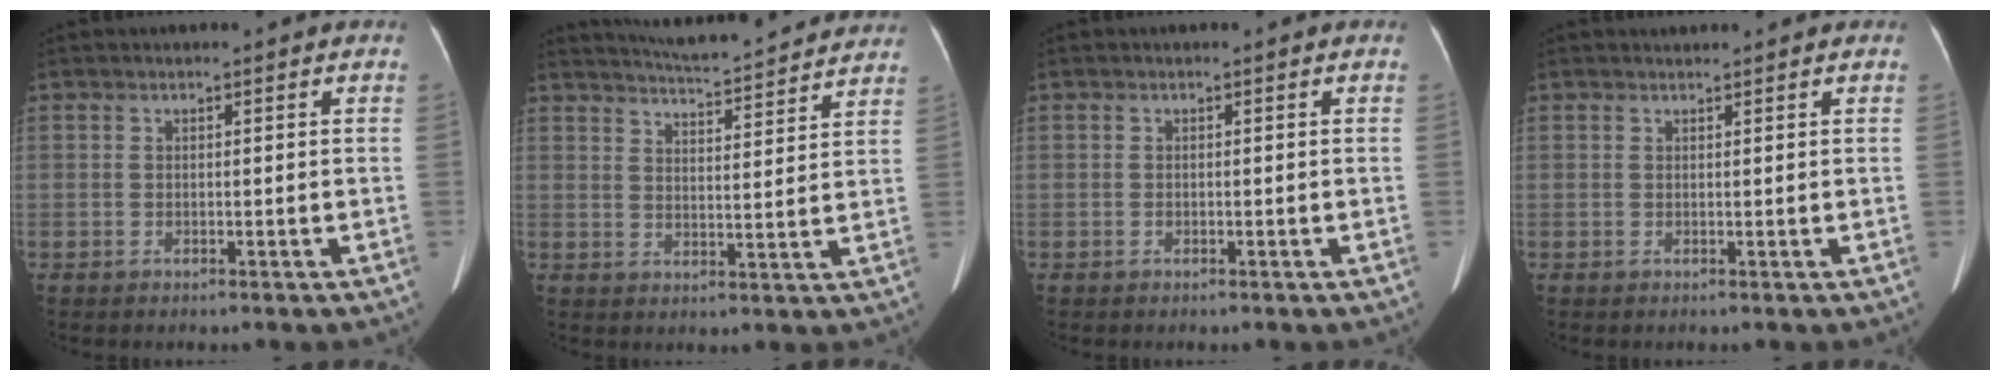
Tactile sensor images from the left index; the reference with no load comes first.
{"total": 15.6, "force": [14.6, 1.5, 5.1], "torque": [-0.079, 0.005, 0.188]}
{"total": 0.0}
{"total": 1.0, "force": [1.0, 0.1, 0.0], "torque": [-0.007, 0.011, 0.018]}